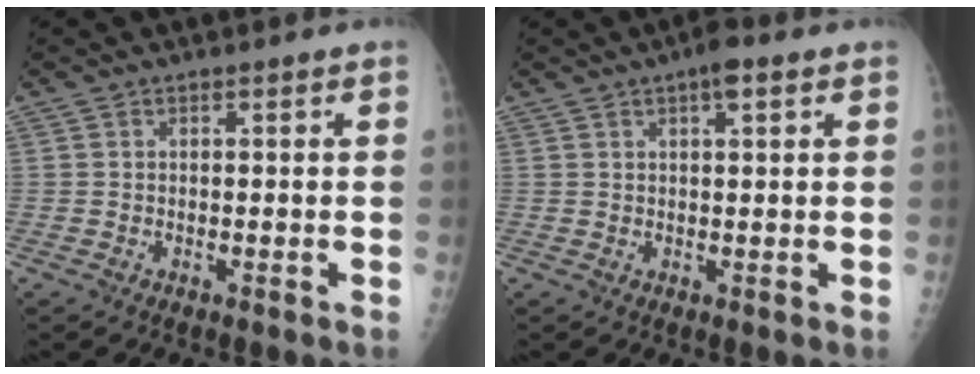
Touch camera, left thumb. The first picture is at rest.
{"total": 3.7, "force": [1.9, 1.1, 3.0], "torque": [-0.042, 0.000, 0.025]}